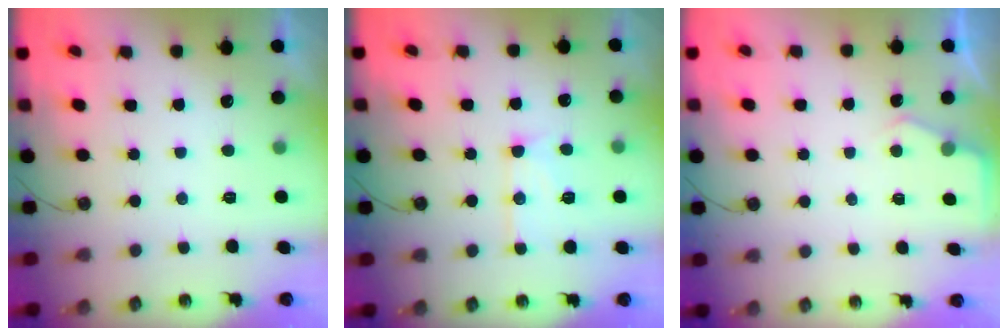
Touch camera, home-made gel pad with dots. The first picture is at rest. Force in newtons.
{"total": 11.4, "press": 11.4, "slide": 1.0}
{"total": 4.1, "press": 4.1, "slide": 0.6}